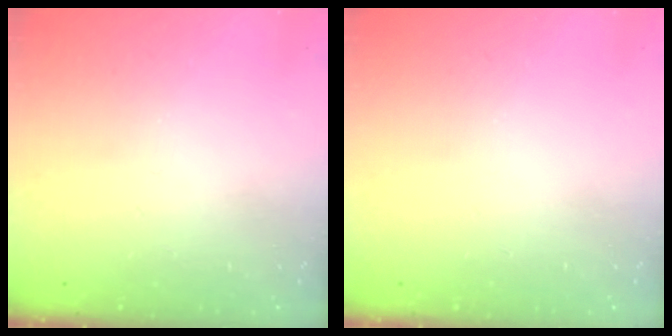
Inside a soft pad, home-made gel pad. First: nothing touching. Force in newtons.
{"total": 0.0}